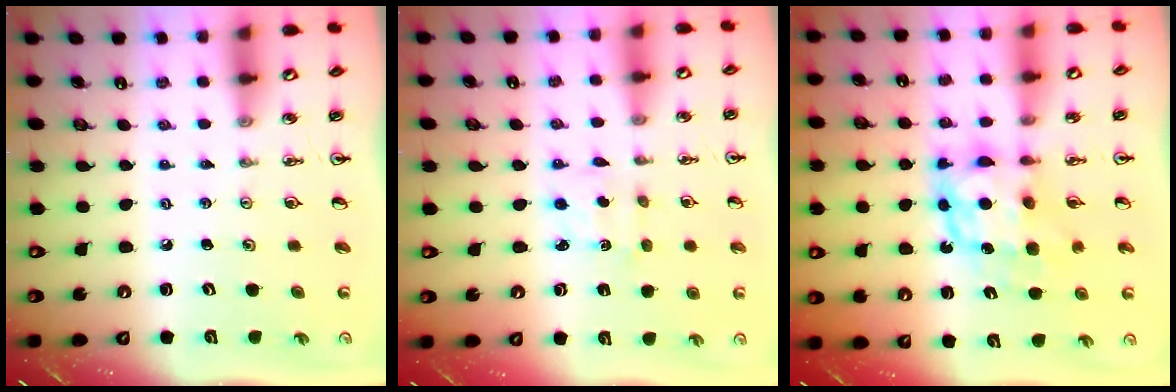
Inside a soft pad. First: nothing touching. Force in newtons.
{"total": 2.3, "press": 2.3, "slide": 0.4}
{"total": 9.0, "press": 9.0, "slide": 1.0}